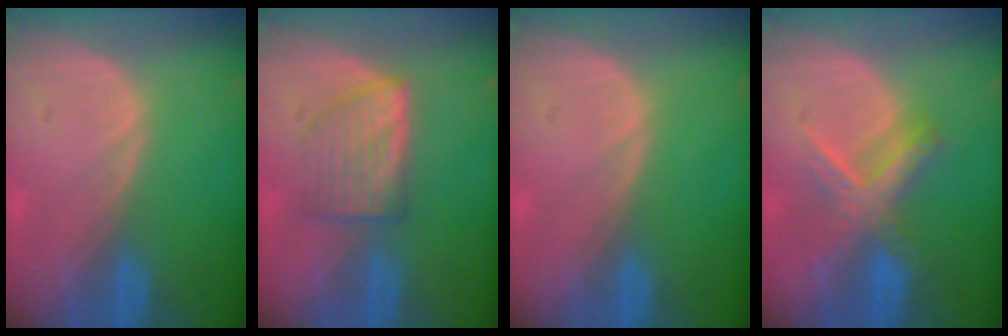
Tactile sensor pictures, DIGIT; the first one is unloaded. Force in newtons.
{"total": 5.4, "press": 5.4, "slide": 0.3}
{"total": 0.0}
{"total": 6.0, "press": 5.9, "slide": 1.1}